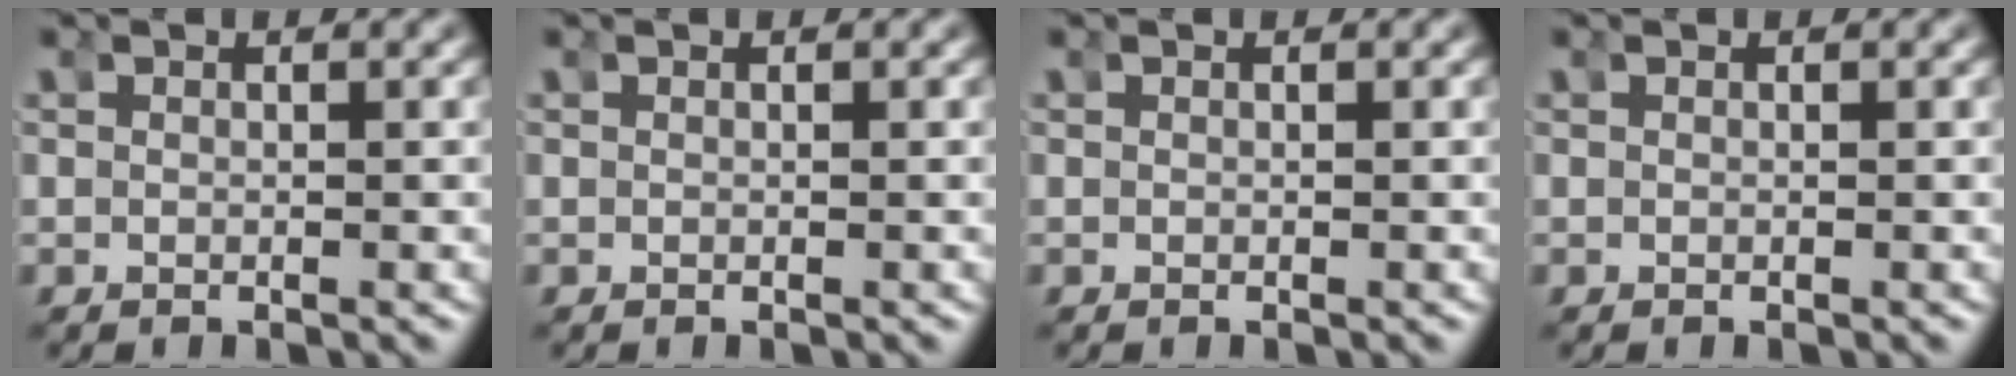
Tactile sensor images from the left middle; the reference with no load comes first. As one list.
[{"total": 0.0}, {"total": 0.0}, {"total": 0.0}]